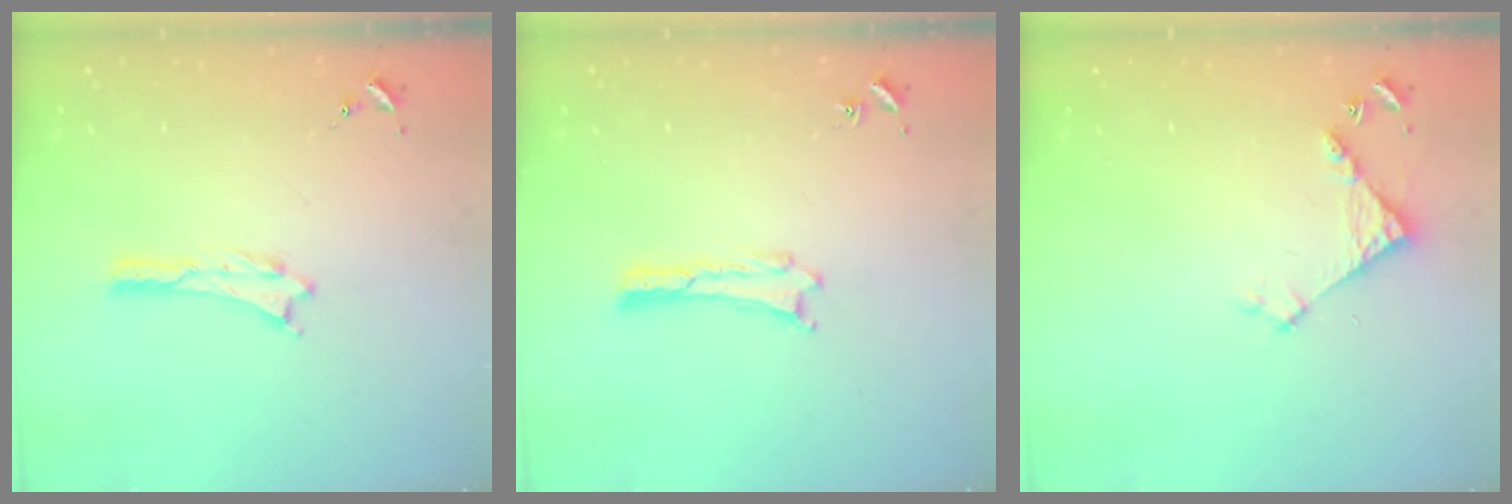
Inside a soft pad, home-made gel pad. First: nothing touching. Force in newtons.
{"total": 0.0}
{"total": 3.8, "press": 3.8, "slide": 0.3}